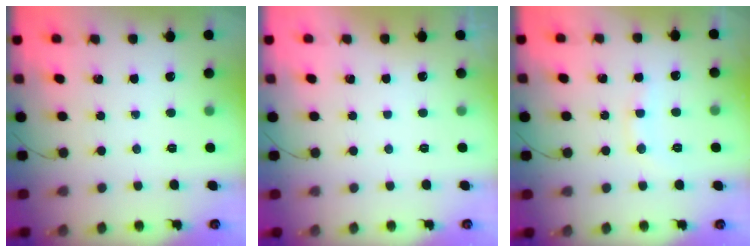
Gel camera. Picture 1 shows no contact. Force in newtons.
{"total": 2.9, "press": 2.9, "slide": 0.1}
{"total": 7.3, "press": 7.2, "slide": 1.3}